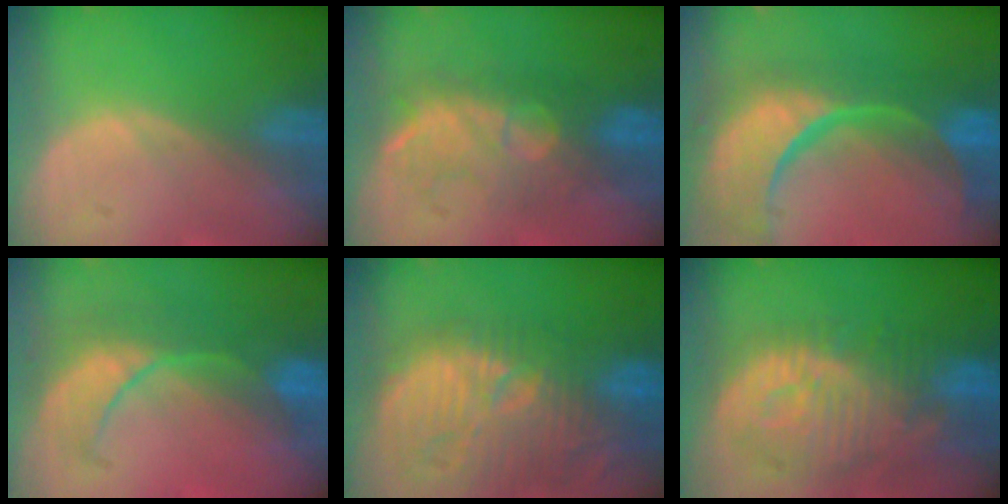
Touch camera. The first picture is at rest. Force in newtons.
{"total": 8.0, "press": 7.9, "slide": 0.7}
{"total": 15.0, "press": 11.9, "slide": 9.2}
{"total": 7.9, "press": 7.7, "slide": 1.5}
{"total": 13.9, "press": 12.7, "slide": 5.5}
{"total": 12.1, "press": 11.0, "slide": 5.1}